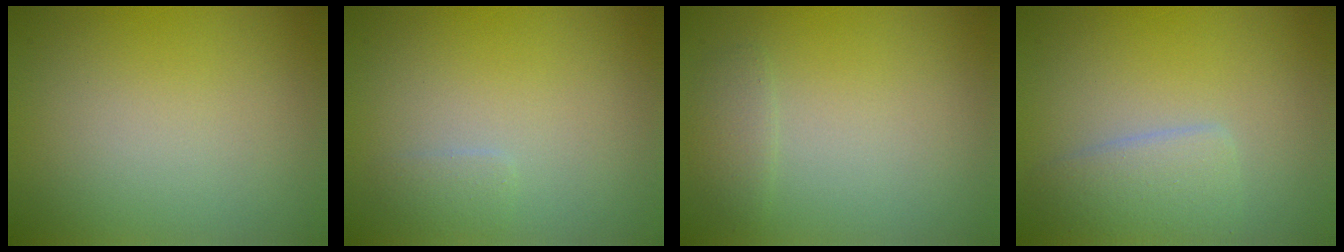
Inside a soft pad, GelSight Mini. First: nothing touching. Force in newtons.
{"total": 0.9, "press": 0.9, "slide": 0.0}
{"total": 1.1, "press": 1.1, "slide": 0.0}
{"total": 2.8, "press": 2.8, "slide": 0.1}